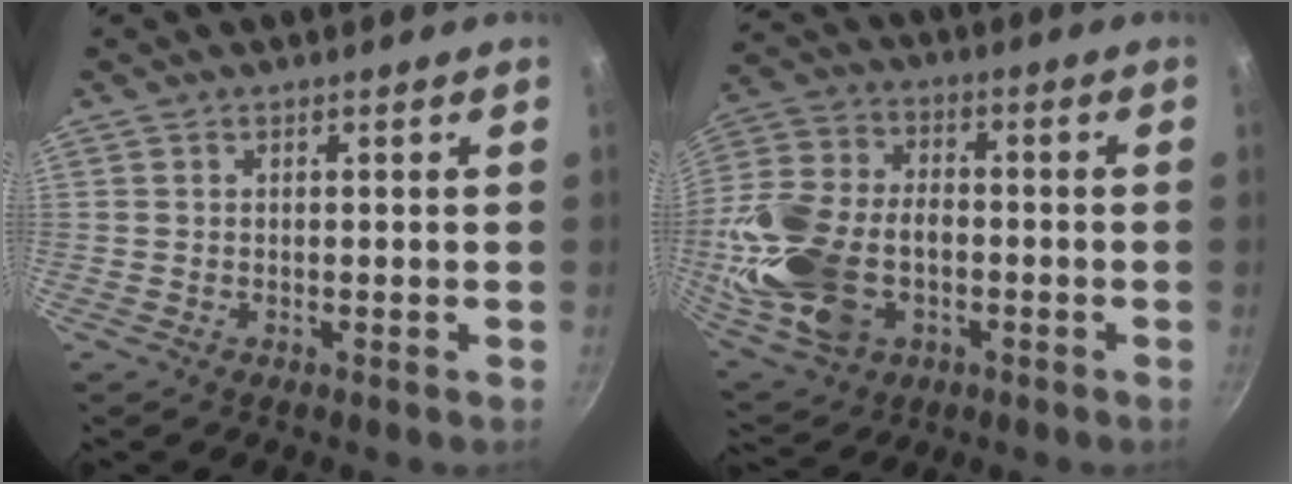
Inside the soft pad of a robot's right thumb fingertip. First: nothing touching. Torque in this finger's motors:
{"motor_torque": [2.40, 2.61, 0.60, -0.37, 0.64]}